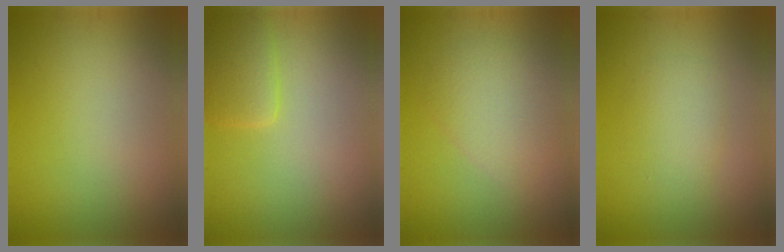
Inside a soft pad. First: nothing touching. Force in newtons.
{"total": 2.6, "press": 2.5, "slide": 0.2}
{"total": 3.3, "press": 3.3, "slide": 0.2}
{"total": 2.4, "press": 2.4, "slide": 0.2}